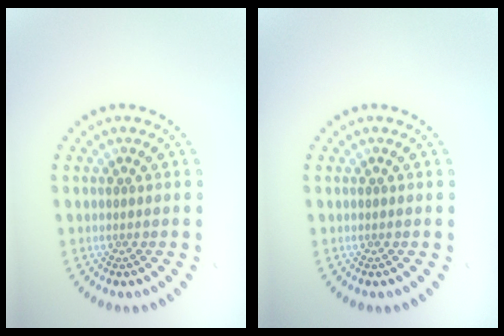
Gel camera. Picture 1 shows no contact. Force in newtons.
{"total": 0.0}